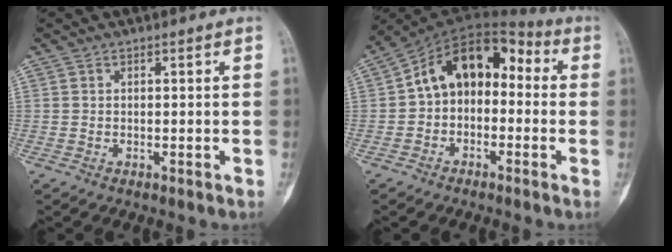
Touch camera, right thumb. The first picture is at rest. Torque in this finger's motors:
{"motor_torque": [0.20, 0.26, 0.84, -0.59, 0.29]}